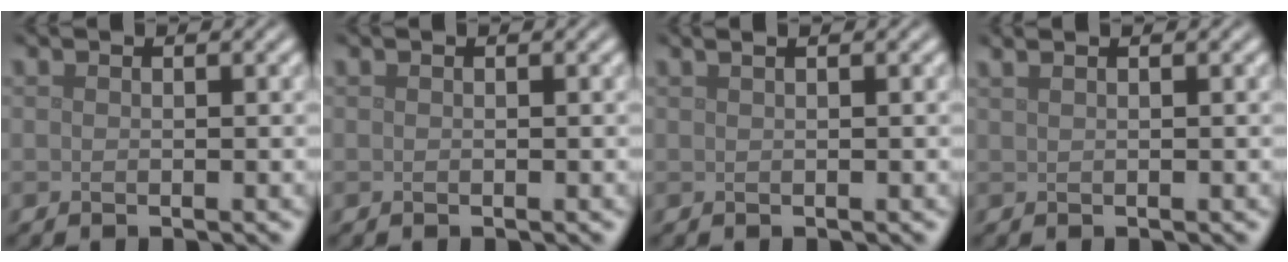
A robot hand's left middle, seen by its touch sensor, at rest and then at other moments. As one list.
[{"total": 0.0}, {"total": 1.9, "force": [1.1, 0.9, 1.2], "torque": [-0.006, 0.003, -0.003]}, {"total": 2.5, "force": [1.5, 1.2, 1.6], "torque": [-0.011, 0.010, -0.004]}]